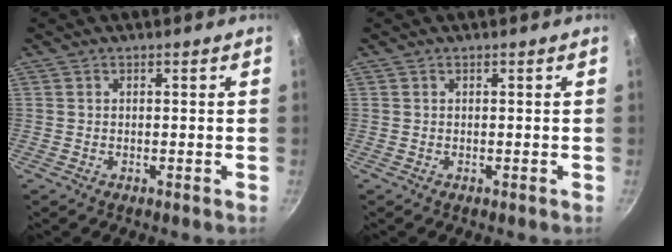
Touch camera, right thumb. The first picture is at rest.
{"total": 0.0}